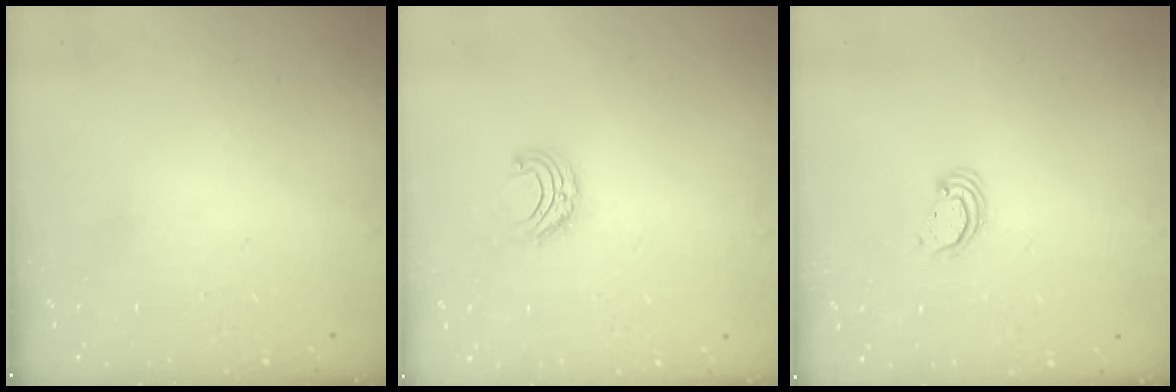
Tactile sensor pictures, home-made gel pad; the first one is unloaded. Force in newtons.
{"total": 6.3, "press": 6.3, "slide": 0.5}
{"total": 2.2, "press": 2.2, "slide": 0.2}